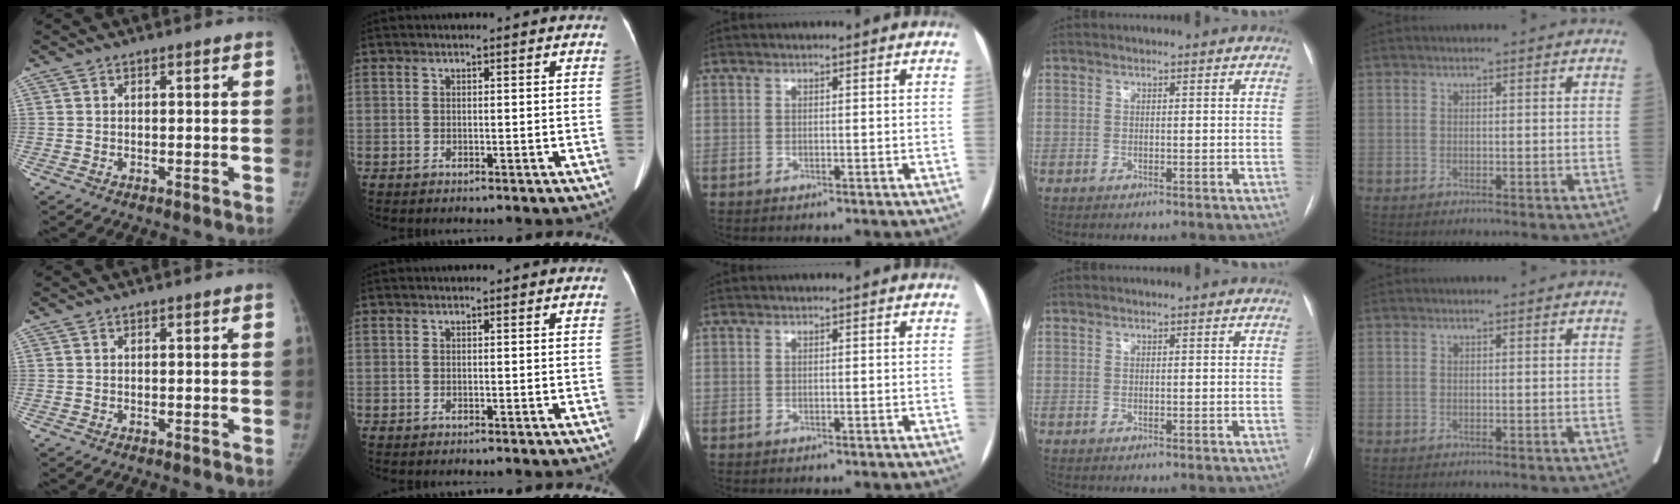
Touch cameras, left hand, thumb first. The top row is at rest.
{}